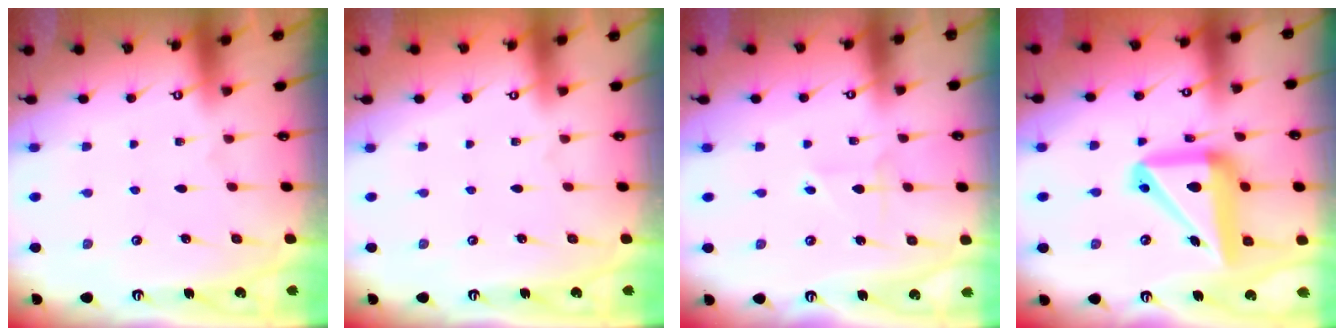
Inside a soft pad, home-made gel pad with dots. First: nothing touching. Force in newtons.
{"total": 0.0}
{"total": 3.0, "press": 3.0, "slide": 0.2}
{"total": 20.2, "press": 20.0, "slide": 2.5}